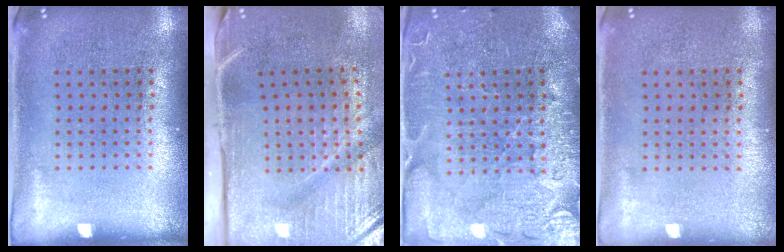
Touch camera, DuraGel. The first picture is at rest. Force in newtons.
{"total": 5.0, "press": 4.1, "slide": 2.8}
{"total": 3.5, "press": 3.3, "slide": 1.2}
{"total": 0.0}